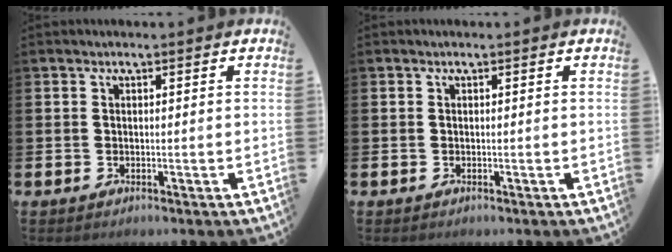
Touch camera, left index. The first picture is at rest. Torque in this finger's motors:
{"motor_torque": [0.05, -0.06, -0.04, -0.01]}